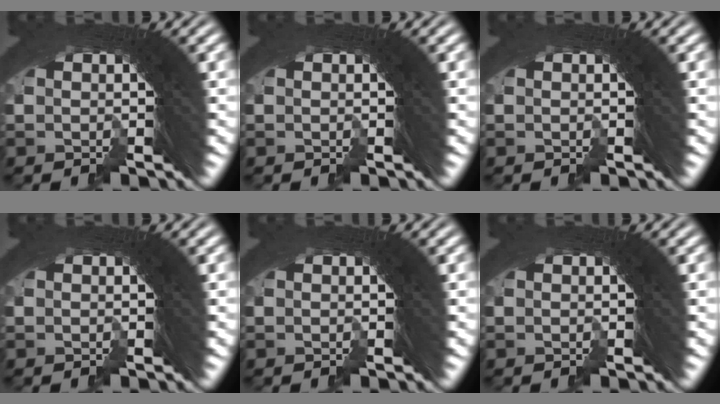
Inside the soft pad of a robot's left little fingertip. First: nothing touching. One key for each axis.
{"total": 0.0}
{"total": 0.0}
{"total": 0.0}
{"total": 0.0}
{"total": 0.0}